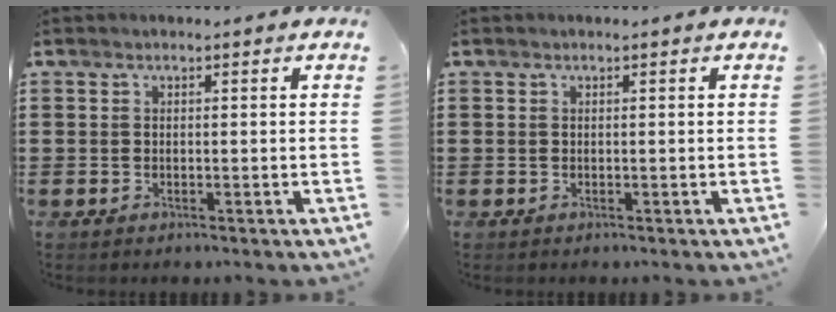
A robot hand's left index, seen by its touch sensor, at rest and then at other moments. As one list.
[{"total": 0.0}]